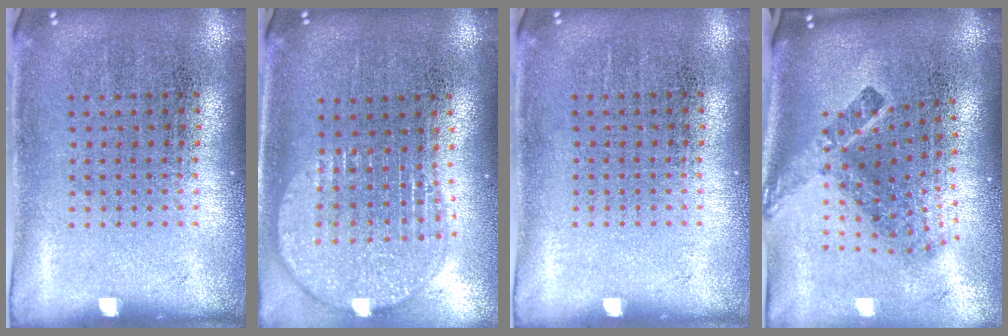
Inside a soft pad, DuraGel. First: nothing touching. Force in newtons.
{"total": 1.9, "press": 1.6, "slide": 1.0}
{"total": 0.0}
{"total": 2.6, "press": 1.6, "slide": 2.0}